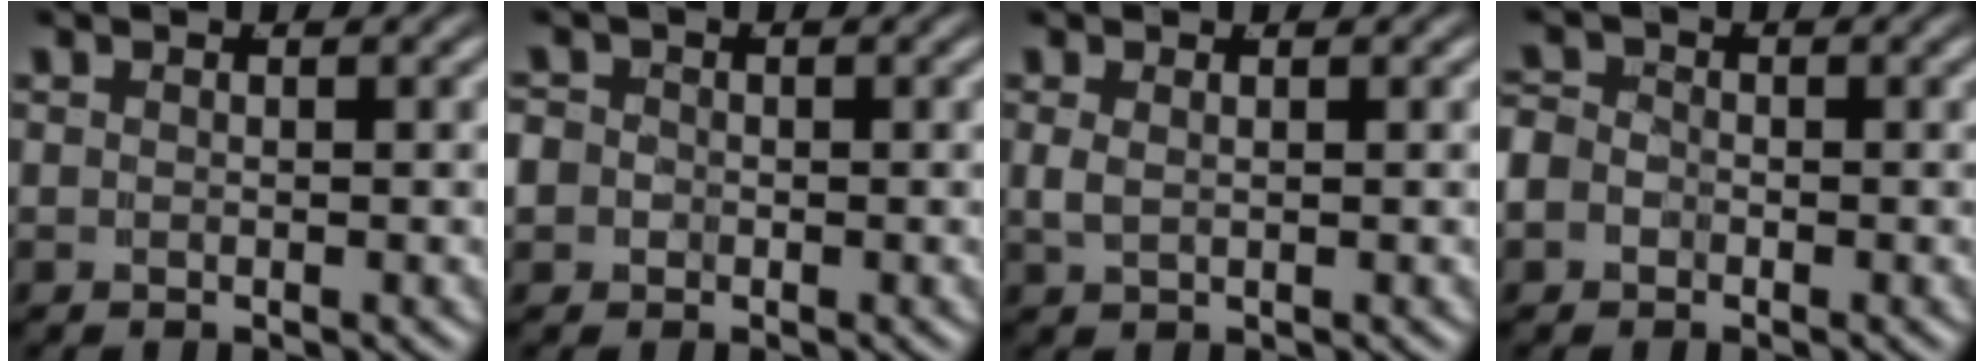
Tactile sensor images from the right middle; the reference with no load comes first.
{"total": 3.6, "force": [-0.7, 3.4, 1.0], "torque": [-0.037, -0.012, -0.014]}
{"total": 0.9, "force": [0.3, 0.2, 0.8], "torque": [-0.017, -0.005, 0.014]}
{"total": 3.5, "force": [-1.1, 3.1, 1.1], "torque": [-0.039, -0.016, -0.019]}